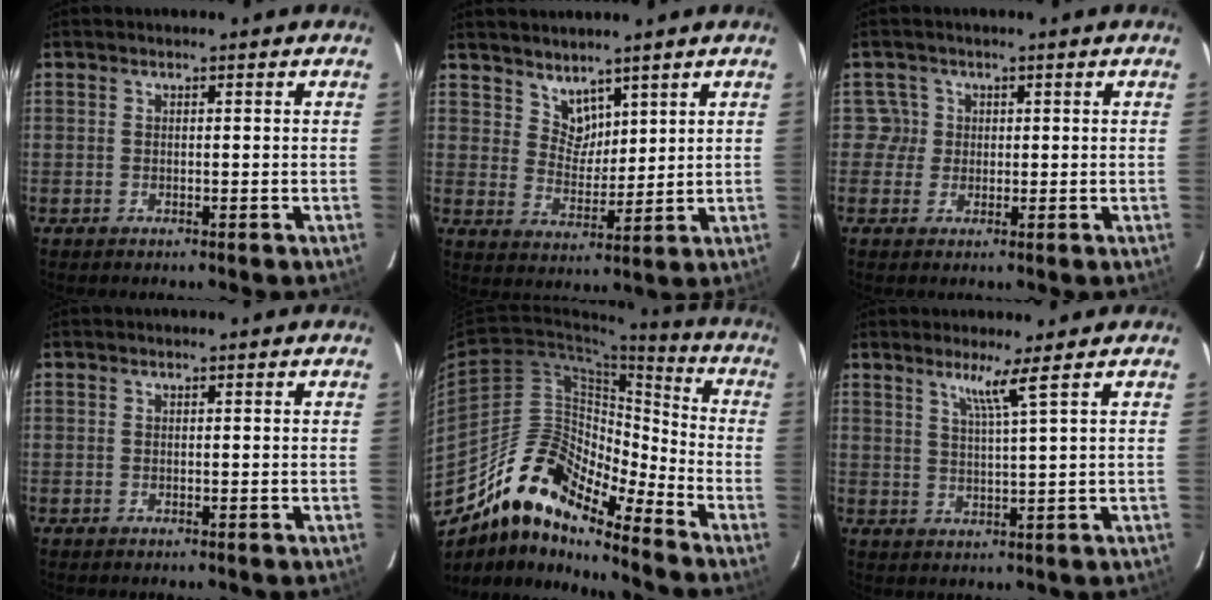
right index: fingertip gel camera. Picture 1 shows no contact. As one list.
[{"total": 5.6, "force": [4.5, 3.1, 1.2], "torque": [-0.010, 0.005, 0.089]}, {"total": 2.7, "force": [0.3, 2.7, -0.3], "torque": [0.022, 0.023, 0.005]}, {"total": 0.0}, {"total": 16.7, "force": [-13.4, 4.5, 8.8], "torque": [-0.144, 0.003, -0.261]}, {"total": 4.1, "force": [2.6, -1.3, 2.9], "torque": [-0.052, -0.012, 0.046]}]